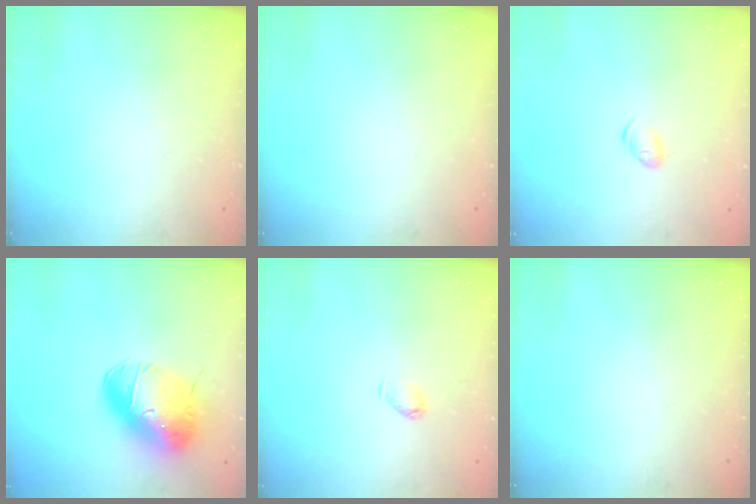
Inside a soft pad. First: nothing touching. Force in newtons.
{"total": 0.0}
{"total": 4.8, "press": 4.7, "slide": 0.6}
{"total": 15.3, "press": 15.1, "slide": 2.5}
{"total": 3.0, "press": 3.0, "slide": 0.3}
{"total": 0.0}